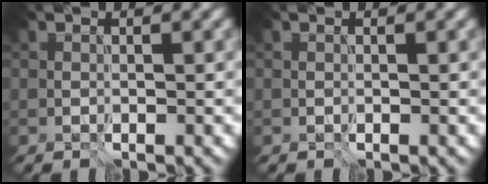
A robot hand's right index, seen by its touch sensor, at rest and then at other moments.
{"total": 0.0}